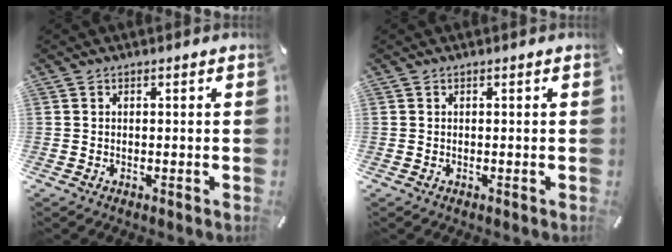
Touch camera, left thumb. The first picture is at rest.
{"total": 0.0}